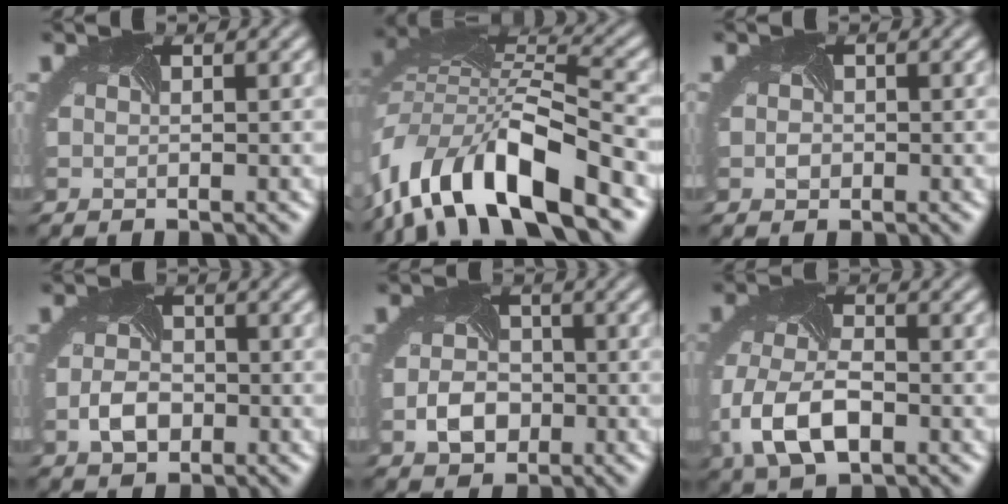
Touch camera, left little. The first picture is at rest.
{"total": 12.3, "force": [-6.2, 4.9, 9.5], "torque": [-0.178, 0.001, -0.116]}
{"total": 0.8, "force": [-0.3, 0.7, 0.1], "torque": [-0.007, -0.003, -0.006]}
{"total": 2.8, "force": [-0.9, 1.9, 1.8], "torque": [-0.043, -0.005, -0.017]}
{"total": 3.5, "force": [-1.1, 2.7, 2.0], "torque": [-0.040, -0.006, -0.021]}
{"total": 6.6, "force": [-2.4, 3.7, 4.9], "torque": [-0.121, -0.009, -0.049]}